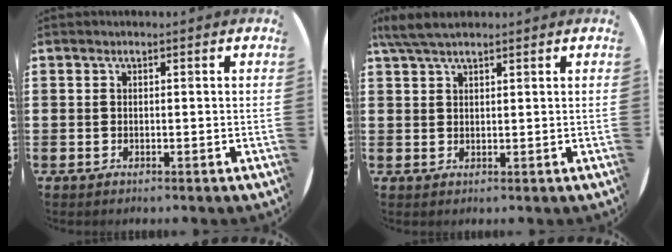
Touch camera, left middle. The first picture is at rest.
{"total": 3.5, "force": [2.8, 0.7, 2.1], "torque": [-0.047, 0.005, 0.052]}